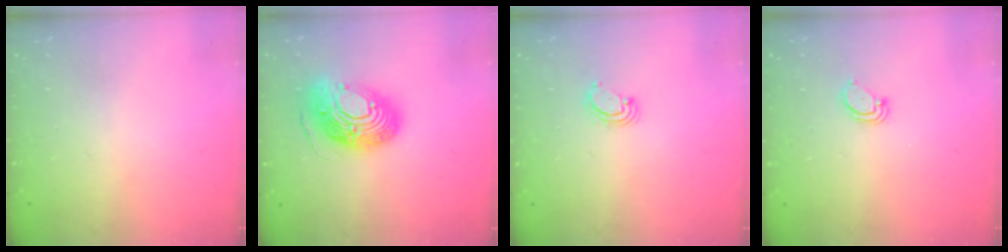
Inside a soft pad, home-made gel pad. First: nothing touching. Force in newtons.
{"total": 16.9, "press": 16.8, "slide": 1.6}
{"total": 2.9, "press": 2.9, "slide": 0.2}
{"total": 2.6, "press": 2.6, "slide": 0.2}